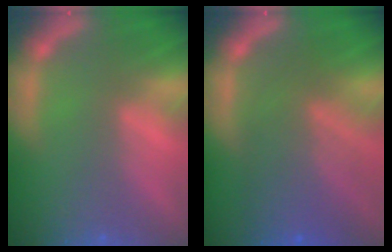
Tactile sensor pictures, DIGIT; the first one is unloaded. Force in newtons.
{"total": 8.0}